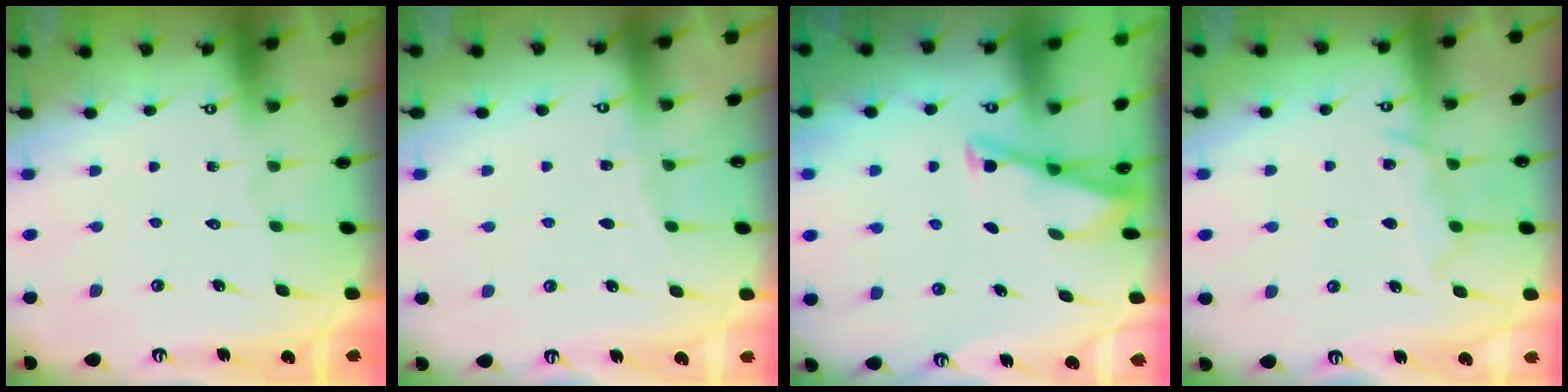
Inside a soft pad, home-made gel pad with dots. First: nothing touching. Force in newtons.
{"total": 2.6, "press": 2.6, "slide": 0.4}
{"total": 2.9, "press": 2.9, "slide": 0.2}
{"total": 8.5, "press": 8.4, "slide": 1.0}